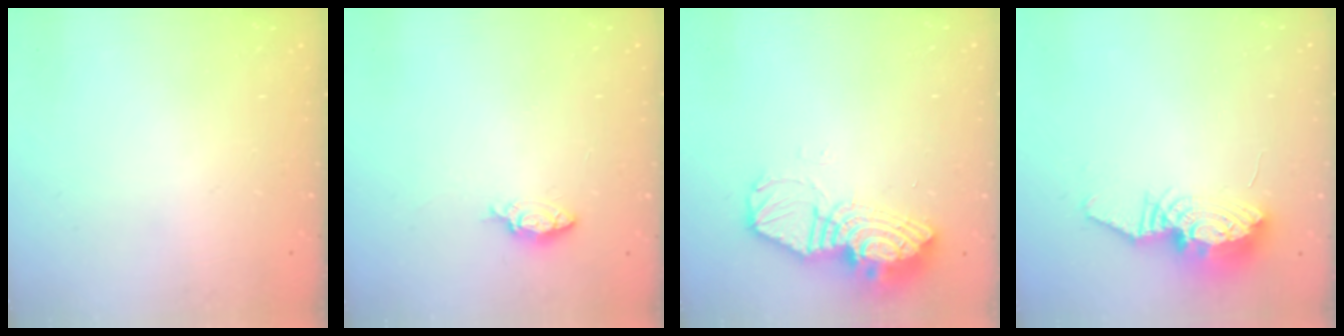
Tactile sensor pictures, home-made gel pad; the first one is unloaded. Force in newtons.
{"total": 5.0, "press": 4.9, "slide": 0.8}
{"total": 14.8, "press": 14.7, "slide": 1.5}
{"total": 10.3, "press": 10.3, "slide": 0.9}